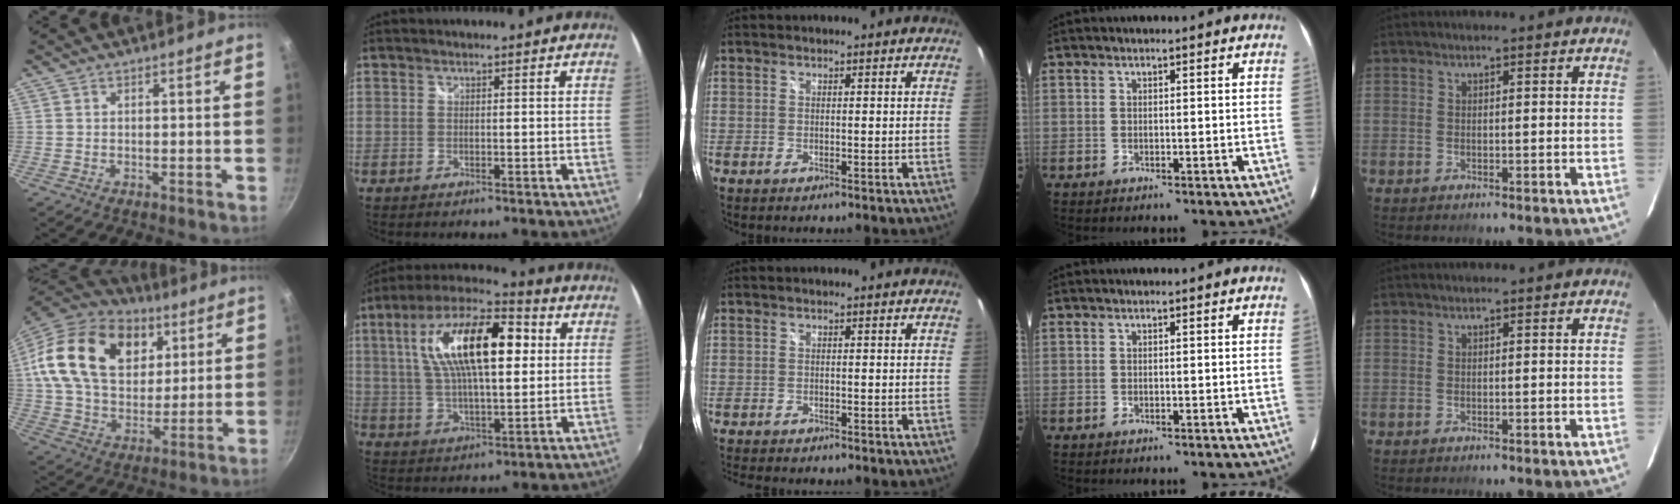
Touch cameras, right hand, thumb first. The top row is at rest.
{"thumb": {"total": 27.3, "force": [10.1, 18.5, 17.3], "torque": [-0.296, -0.004, 0.172]}, "index": {"total": 20.1, "force": [4.8, 7.8, 17.9], "torque": [-0.325, 0.031, 0.077]}, "middle": {"total": 3.6, "force": [-3.3, 0.4, 1.4], "torque": [-0.031, -0.017, -0.056]}}